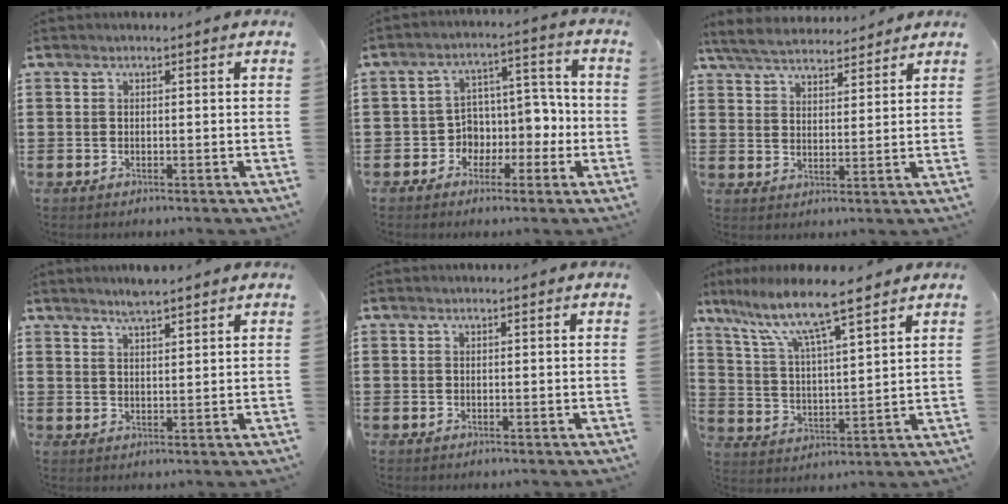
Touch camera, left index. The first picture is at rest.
{"total": 5.7, "force": [-1.3, 5.2, 1.9], "torque": [-0.056, 0.003, -0.023]}
{"total": 5.3, "force": [5.0, 1.2, 1.3], "torque": [-0.045, -0.016, 0.092]}
{"total": 3.4, "force": [3.1, 0.1, 1.5], "torque": [-0.035, -0.003, 0.056]}
{"total": 0.0}
{"total": 9.2, "force": [7.4, 0.8, 5.4], "torque": [-0.132, -0.036, 0.124]}